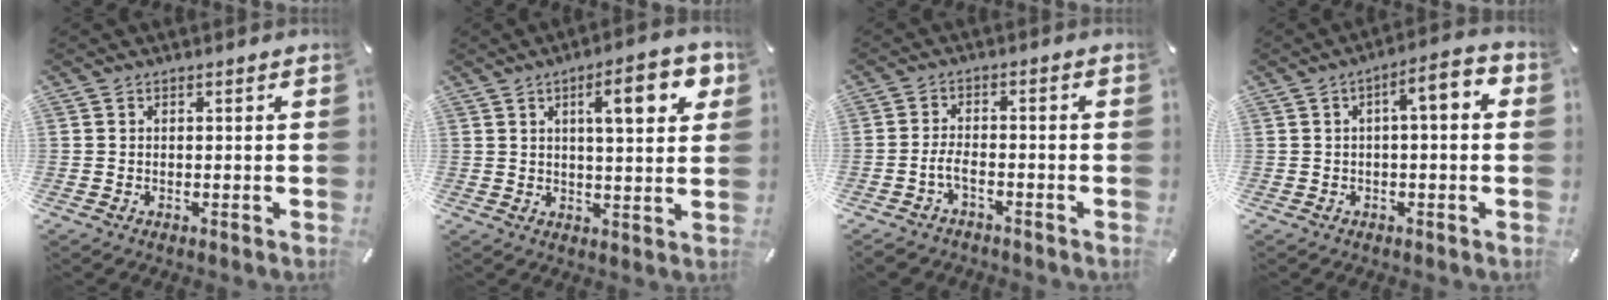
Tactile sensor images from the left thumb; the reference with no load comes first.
{"total": 11.6, "force": [4.7, 3.3, 10.1], "torque": [-0.143, -0.012, 0.067]}
{"total": 4.2, "force": [-2.4, 1.7, 3.0], "torque": [-0.070, 0.008, -0.049]}
{"total": 6.6, "force": [1.2, 1.8, 6.2], "torque": [-0.095, -0.005, 0.013]}